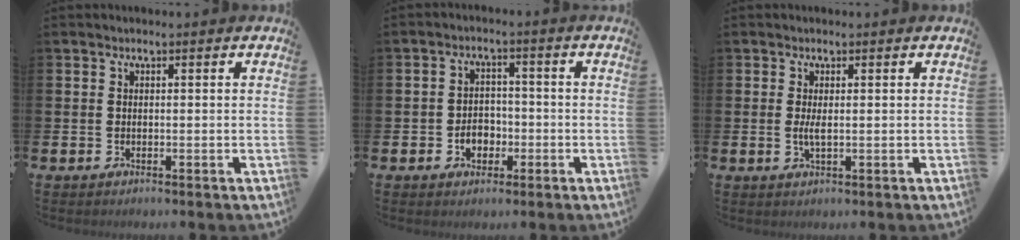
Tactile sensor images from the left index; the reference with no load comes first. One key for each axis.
{"total": 3.7, "fx": -1.2, "fy": 2.7, "fz": 2.3, "tx": -0.023, "ty": -0.005, "tz": -0.029}
{"total": 1.7, "fx": 0.1, "fy": 0.4, "fz": 1.6, "tx": -0.026, "ty": -0.003, "tz": -0.001}